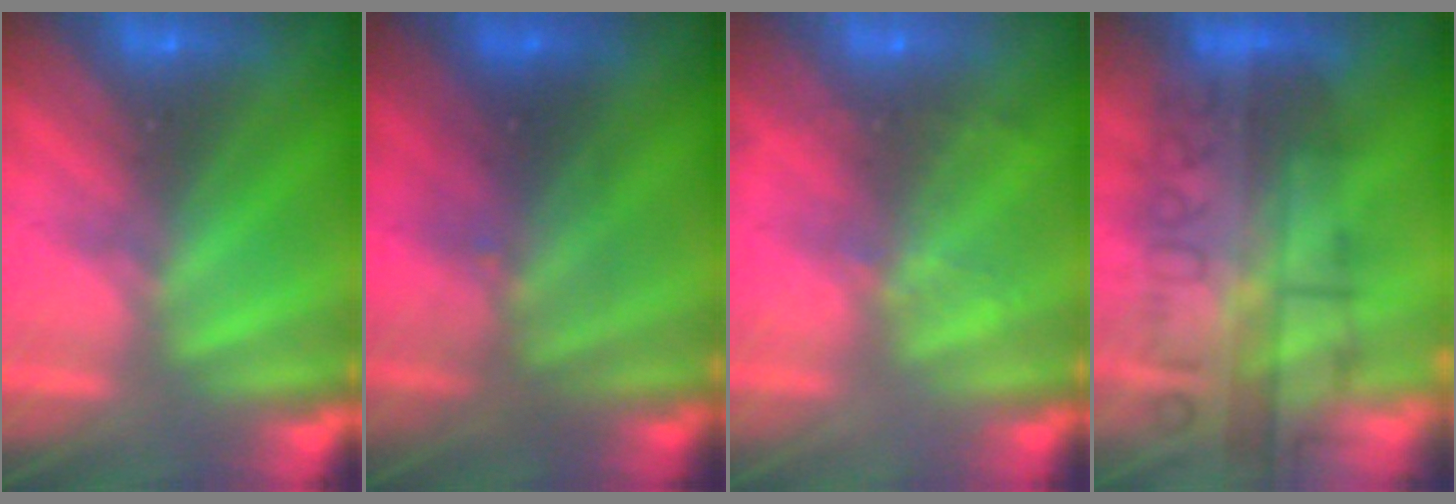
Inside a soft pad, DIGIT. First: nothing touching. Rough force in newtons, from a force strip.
{"total": 2.3}
{"total": 2.3}
{"total": 9.2}